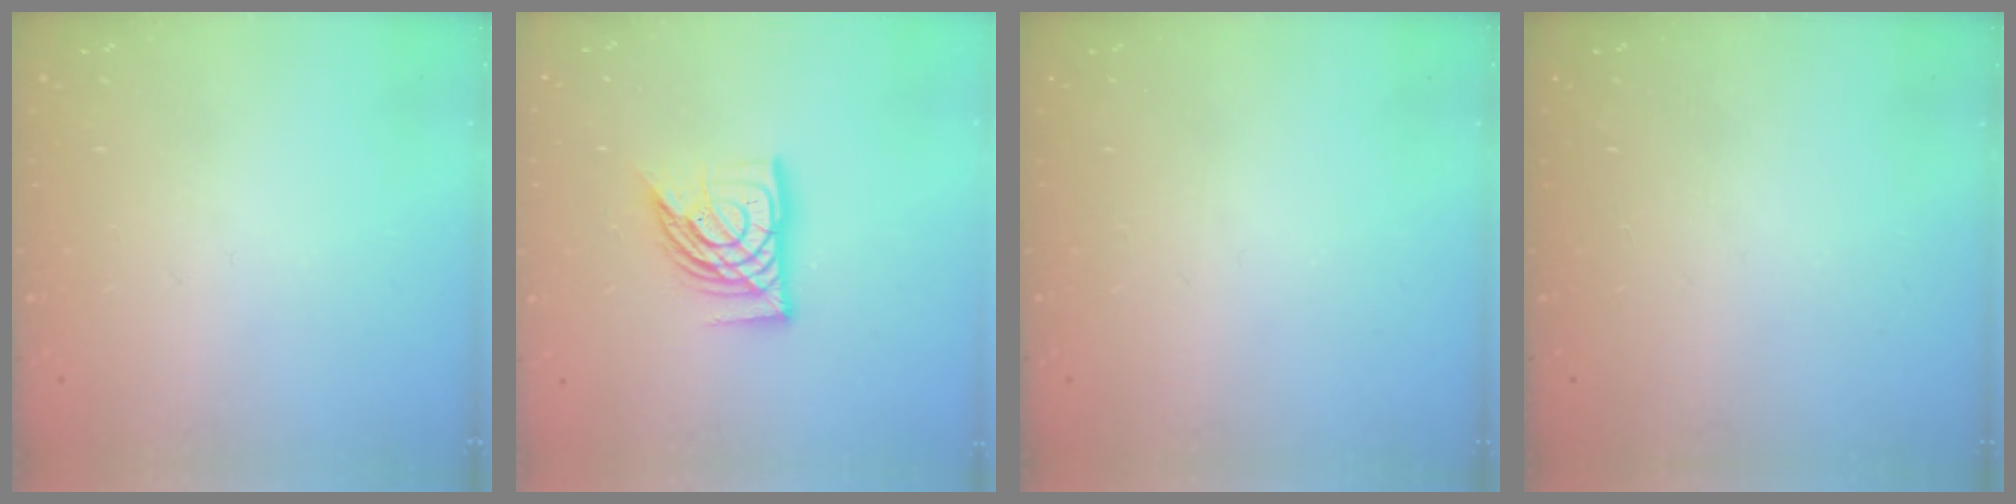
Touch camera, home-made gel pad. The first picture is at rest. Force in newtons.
{"total": 12.7, "press": 12.6, "slide": 1.5}
{"total": 0.0}
{"total": 0.0}